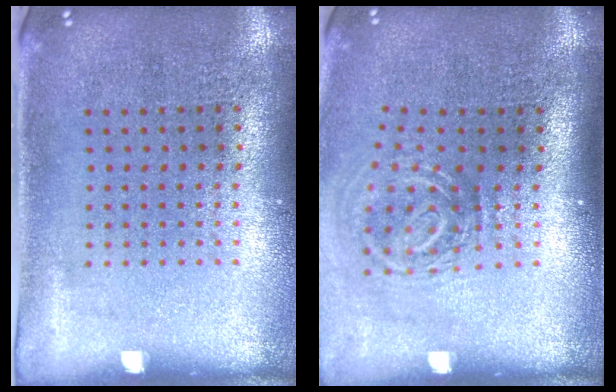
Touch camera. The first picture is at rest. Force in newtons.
{"total": 1.9, "press": 1.2, "slide": 1.4}